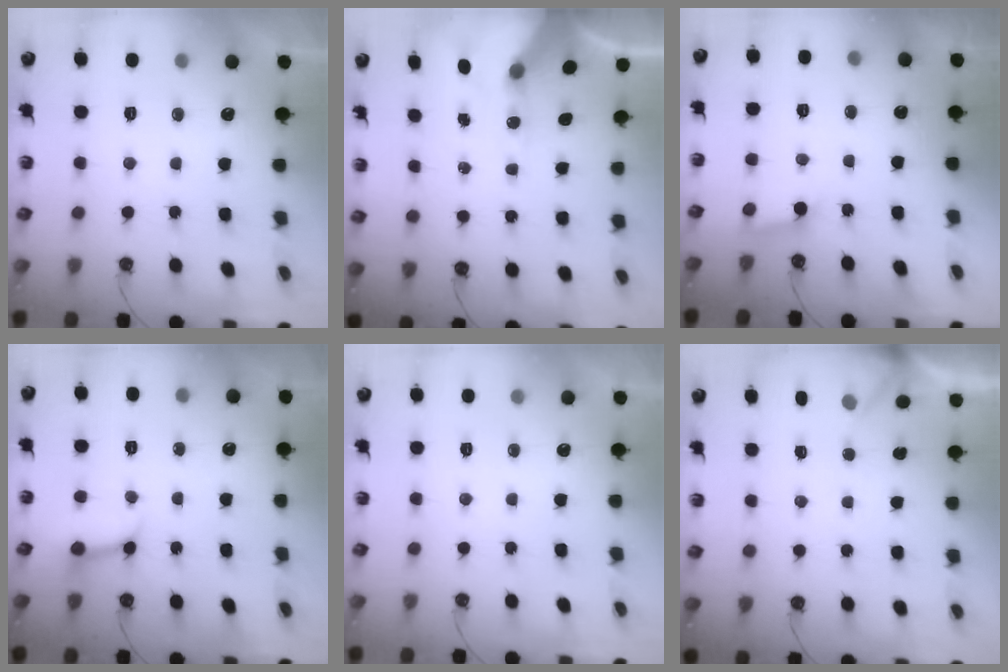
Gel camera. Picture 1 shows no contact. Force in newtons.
{"total": 10.0, "press": 9.9, "slide": 1.5}
{"total": 2.6, "press": 2.6, "slide": 0.3}
{"total": 5.6, "press": 5.6, "slide": 0.7}
{"total": 0.0}
{"total": 2.4, "press": 2.4, "slide": 0.3}